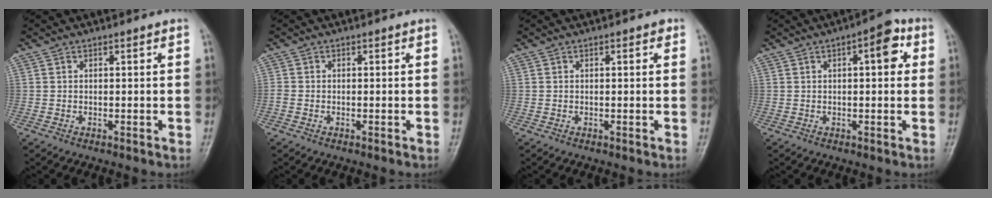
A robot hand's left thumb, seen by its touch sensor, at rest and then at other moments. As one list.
[{"total": 0.8, "force": [-0.4, 0.6, 0.5], "torque": [-0.013, 0.000, -0.010]}, {"total": 0.9, "force": [0.3, 0.3, 0.7], "torque": [-0.008, 0.002, 0.002]}, {"total": 6.0, "force": [1.7, 2.4, 5.3], "torque": [-0.057, 0.009, 0.014]}]